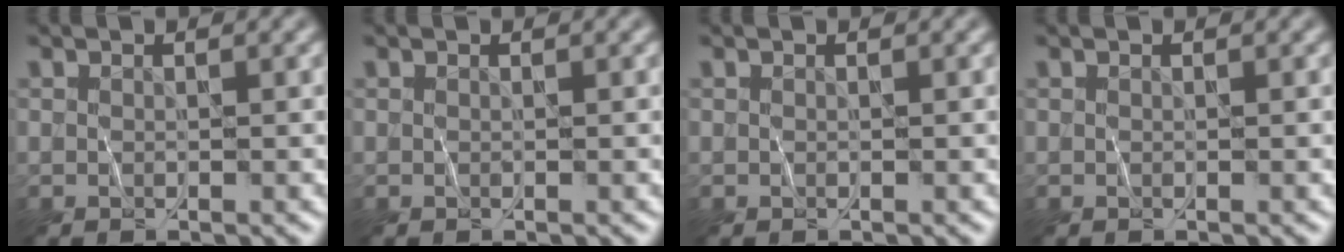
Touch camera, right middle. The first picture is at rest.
{"total": 0.0}
{"total": 0.0}
{"total": 0.0}